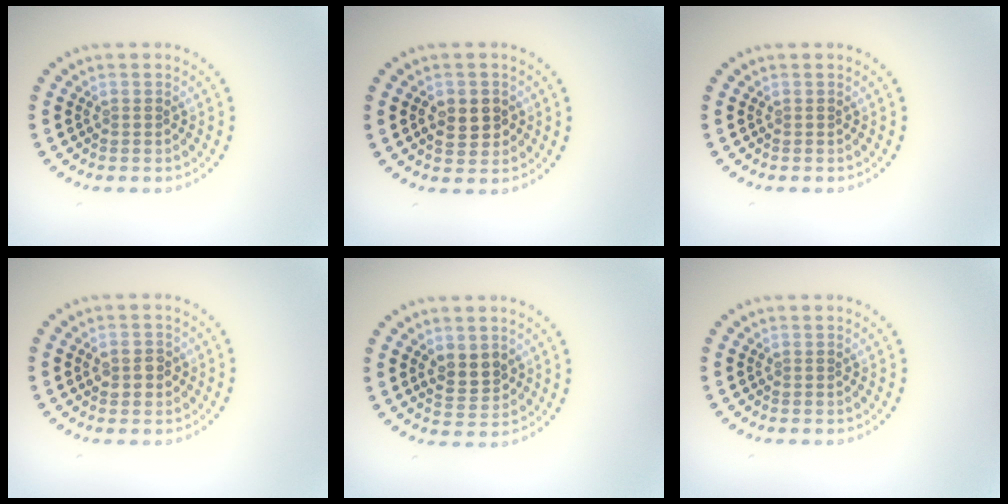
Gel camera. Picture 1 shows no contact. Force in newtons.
{"total": 2.8, "press": 2.8, "slide": 0.3}
{"total": 0.0}
{"total": 1.8, "press": 1.8, "slide": 0.1}
{"total": 2.6, "press": 2.5, "slide": 0.7}
{"total": 0.0}